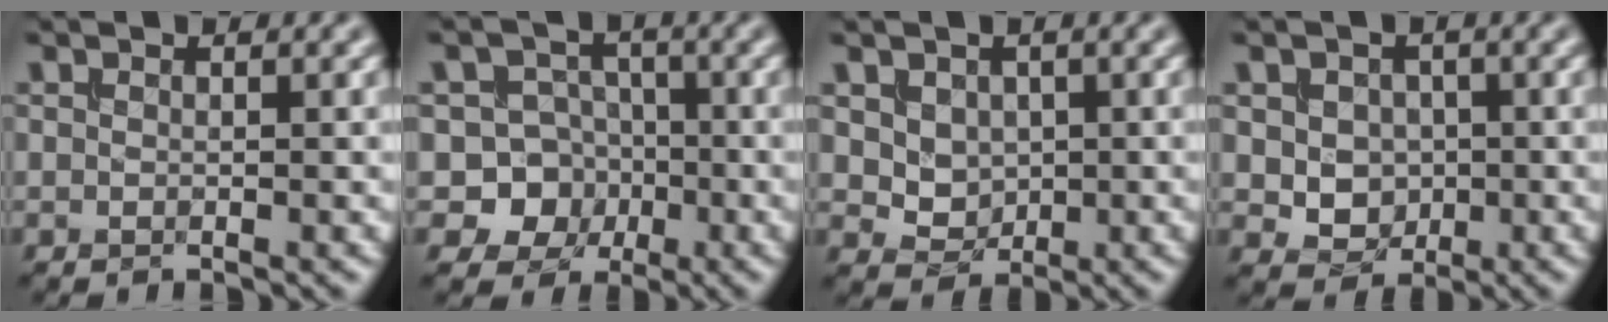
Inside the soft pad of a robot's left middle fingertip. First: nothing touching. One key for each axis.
{"total": 6.8, "fx": -1.9, "fy": 6.3, "fz": 1.4, "tx": -0.006, "ty": 0.010, "tz": -0.056}
{"total": 2.4, "fx": 0.6, "fy": 1.9, "fz": 1.3, "tx": -0.031, "ty": -0.008, "tz": 0.015}
{"total": 3.2, "fx": -0.1, "fy": 2.7, "fz": 1.7, "tx": -0.029, "ty": -0.005, "tz": 0.000}